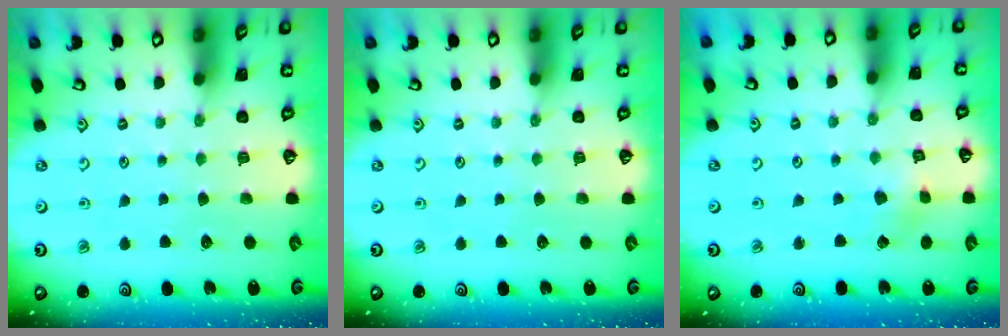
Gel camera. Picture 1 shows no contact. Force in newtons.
{"total": 0.0}
{"total": 1.9, "press": 1.9, "slide": 0.2}